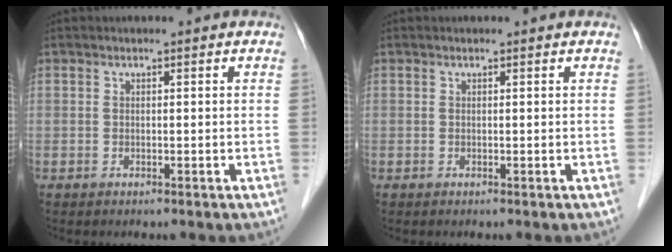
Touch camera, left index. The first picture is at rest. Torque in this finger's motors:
{"motor_torque": [0.03, 0.11, -0.07, -0.01]}